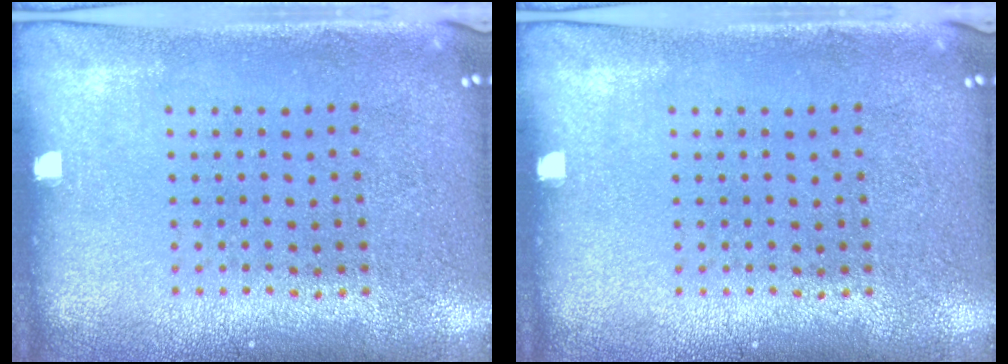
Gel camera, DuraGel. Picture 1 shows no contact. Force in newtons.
{"total": 0.0}